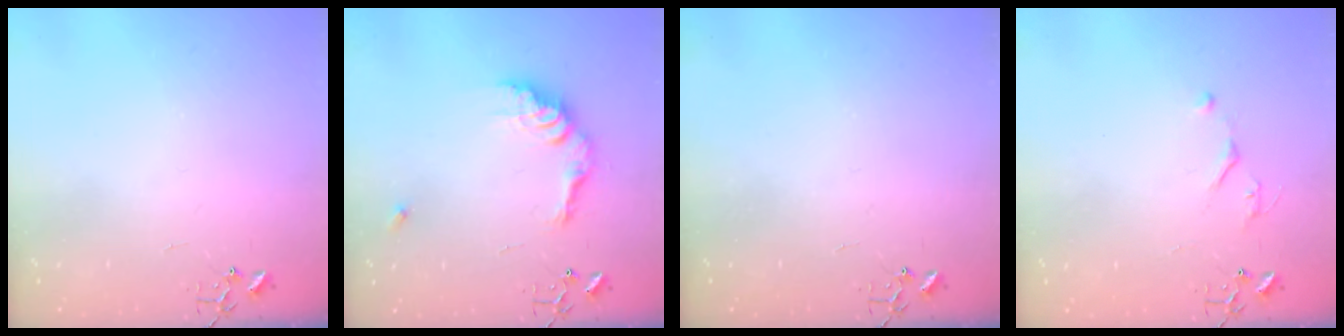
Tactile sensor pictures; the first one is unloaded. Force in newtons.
{"total": 13.3, "press": 13.2, "slide": 1.1}
{"total": 0.0}
{"total": 4.3, "press": 4.3, "slide": 0.6}